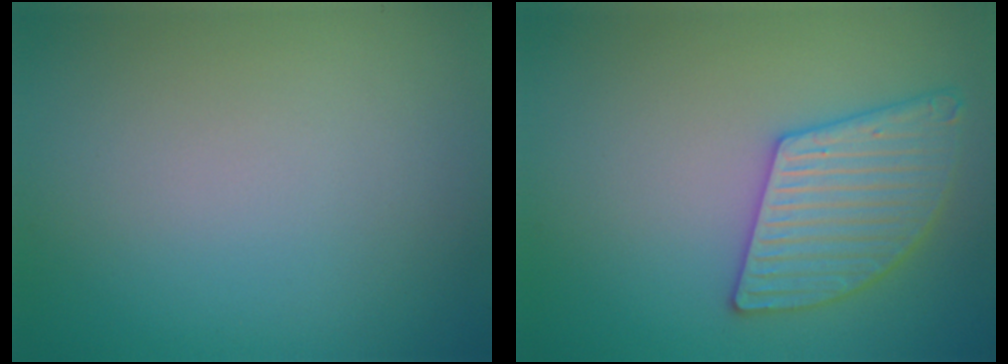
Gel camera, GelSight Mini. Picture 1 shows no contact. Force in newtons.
{"total": 4.3, "press": 4.0, "slide": 1.5}